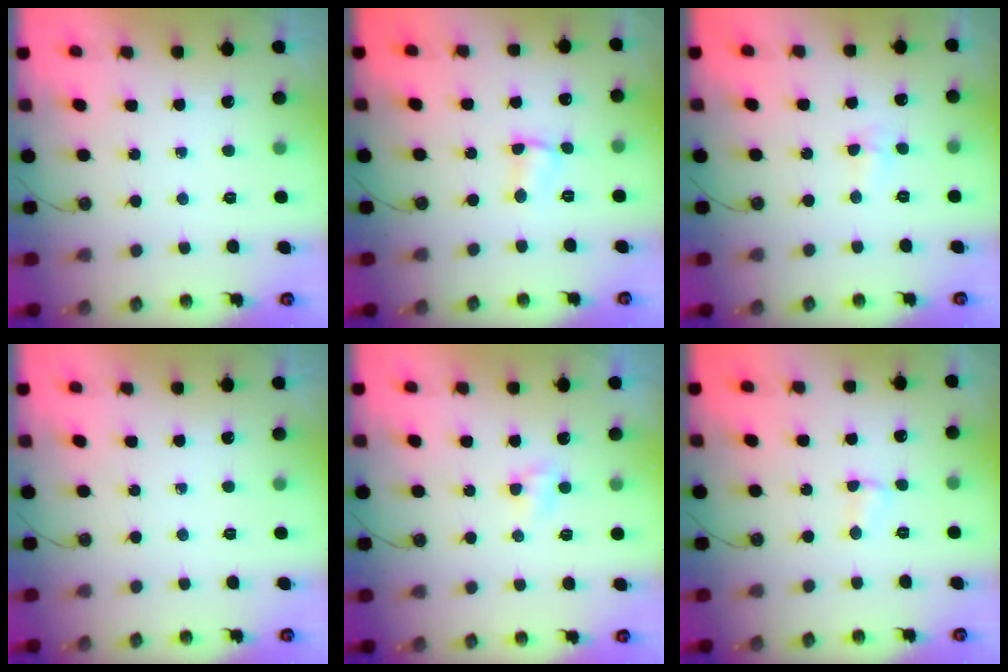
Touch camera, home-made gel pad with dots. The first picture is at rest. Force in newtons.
{"total": 2.7, "press": 2.7, "slide": 0.5}
{"total": 2.7, "press": 2.6, "slide": 0.6}
{"total": 0.0}
{"total": 2.6, "press": 2.6, "slide": 0.3}
{"total": 2.8, "press": 2.8, "slide": 0.3}